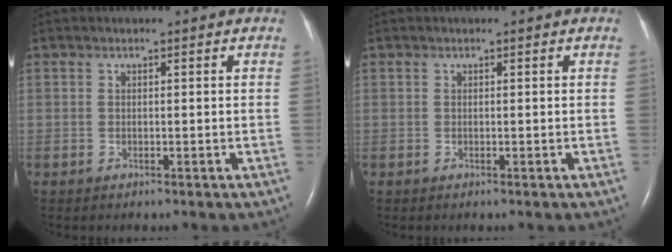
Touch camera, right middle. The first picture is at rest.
{"total": 0.0}